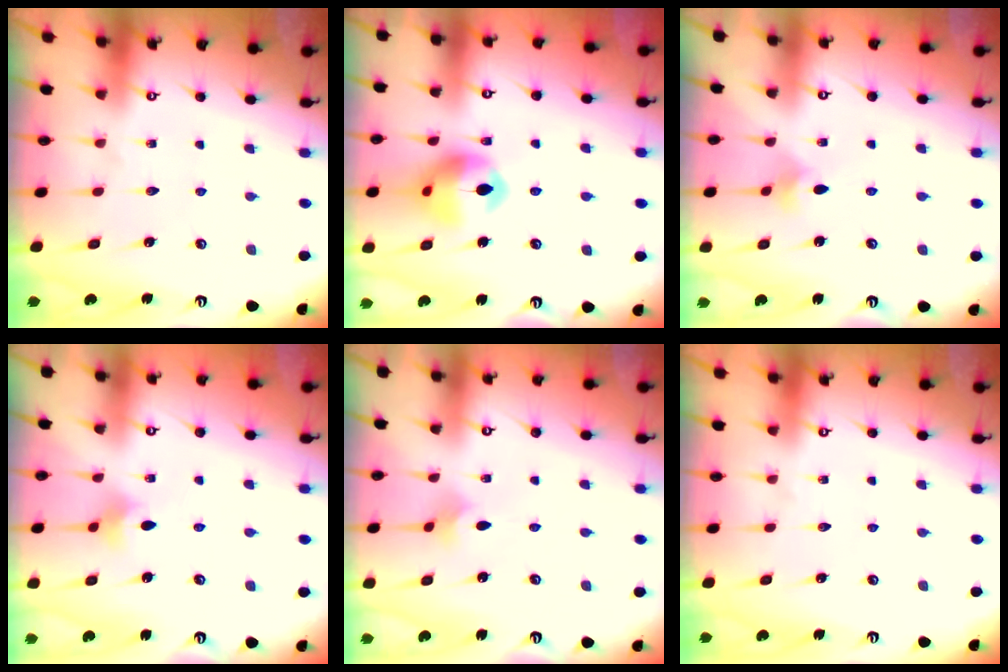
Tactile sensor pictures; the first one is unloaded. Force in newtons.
{"total": 13.2, "press": 13.1, "slide": 1.6}
{"total": 4.7, "press": 4.6, "slide": 0.7}
{"total": 5.4, "press": 5.3, "slide": 1.0}
{"total": 2.1, "press": 2.1, "slide": 0.4}
{"total": 0.0}